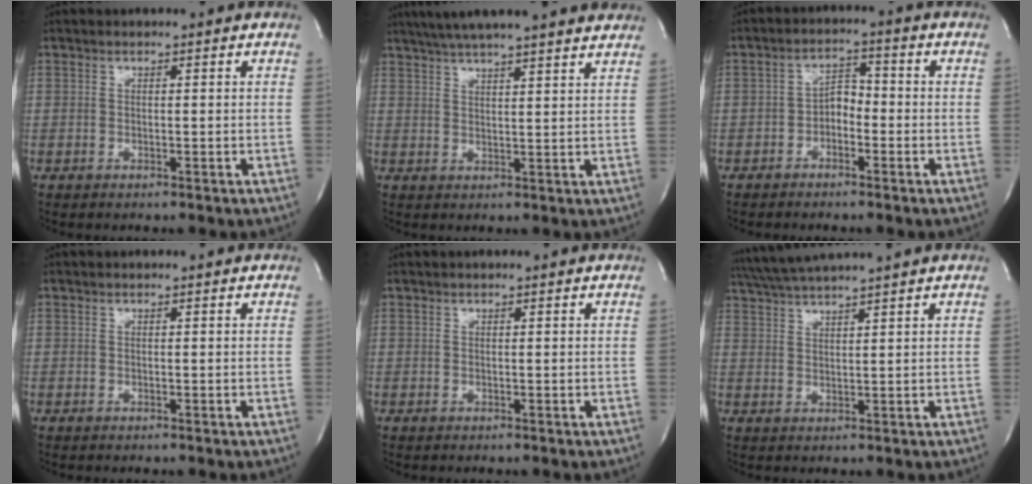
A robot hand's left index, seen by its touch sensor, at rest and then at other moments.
{"total": 19.5, "force": [17.0, 1.2, 9.5], "torque": [-0.162, 0.032, 0.227]}
{"total": 3.6, "force": [-1.6, 2.1, 2.4], "torque": [-0.041, 0.014, -0.033]}
{"total": 0.0}
{"total": 0.0}
{"total": 7.4, "force": [6.6, -1.6, 3.1], "torque": [-0.058, 0.015, 0.113]}